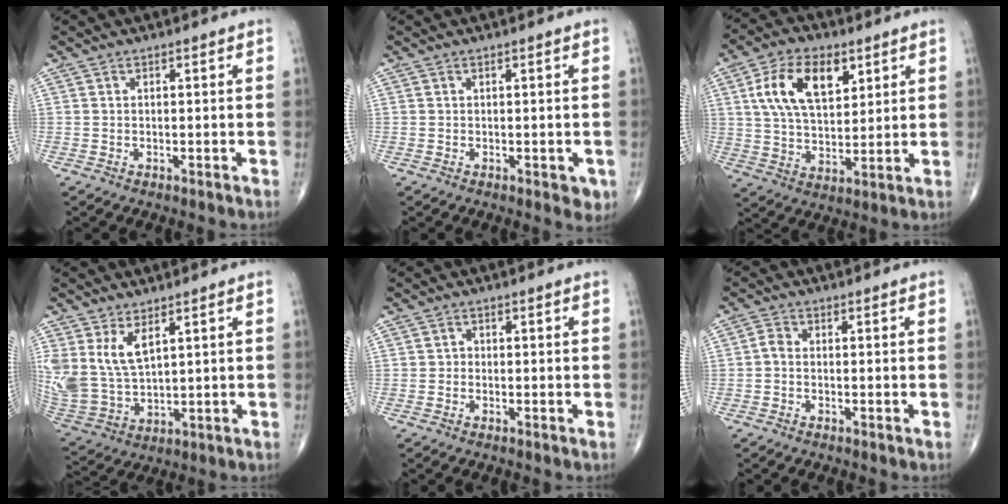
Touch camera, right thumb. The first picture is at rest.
{"total": 2.4, "force": [-0.6, 1.3, 1.9], "torque": [-0.005, 0.000, -0.006]}
{"total": 13.9, "force": [5.3, 7.7, 10.3], "torque": [-0.171, -0.010, 0.101]}
{"total": 10.3, "force": [4.6, 5.4, 7.6], "torque": [-0.153, -0.020, 0.109]}
{"total": 0.9, "force": [-0.3, 0.8, 0.2], "torque": [0.004, 0.004, -0.011]}
{"total": 1.6, "force": [-0.4, 1.1, 1.1], "torque": [-0.020, 0.003, -0.015]}